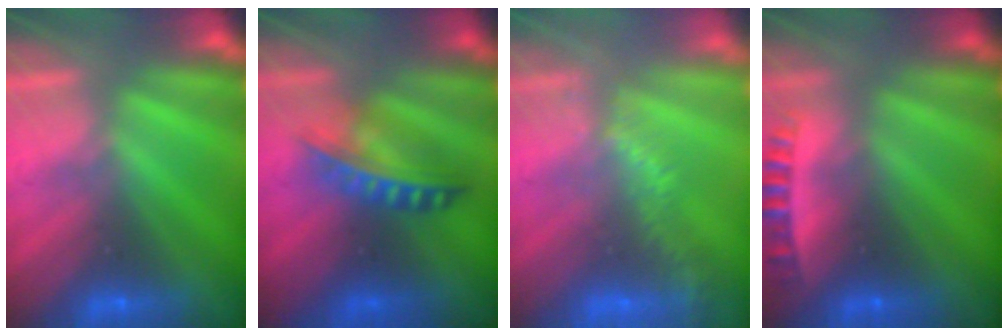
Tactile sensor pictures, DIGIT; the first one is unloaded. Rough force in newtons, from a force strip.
{"total": 5.9}
{"total": 2.9}
{"total": 2.7}